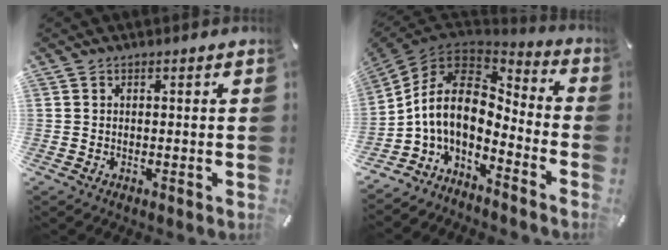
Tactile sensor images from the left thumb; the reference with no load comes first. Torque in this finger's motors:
{"motor_torque": [-0.48, 2.25, 1.41, 1.35, 0.22]}